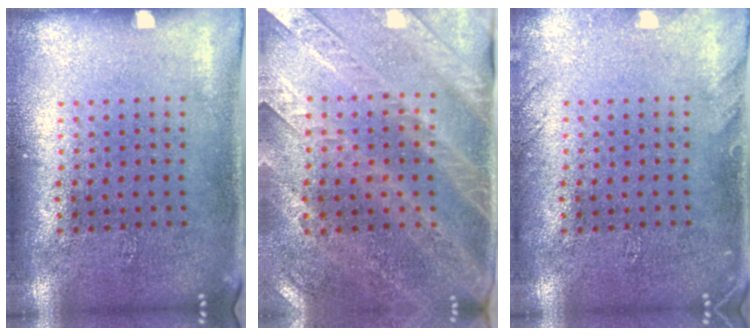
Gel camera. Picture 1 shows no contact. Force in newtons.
{"total": 3.0, "press": 2.6, "slide": 1.4}
{"total": 1.4, "press": 1.4, "slide": 0.1}